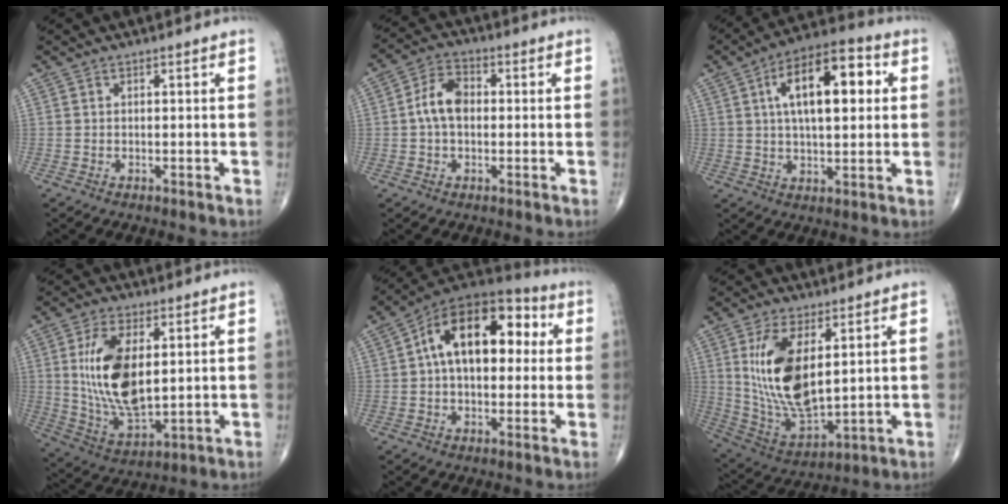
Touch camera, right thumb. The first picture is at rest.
{"total": 6.9, "force": [0.0, 4.6, 5.2], "torque": [-0.091, 0.020, -0.009]}
{"total": 16.0, "force": [3.8, 7.3, 13.8], "torque": [-0.199, 0.017, 0.053]}
{"total": 15.5, "force": [2.9, 7.8, 13.1], "torque": [-0.245, -0.021, 0.066]}
{"total": 18.3, "force": [3.2, 10.7, 14.6], "torque": [-0.197, 0.041, 0.037]}
{"total": 16.2, "force": [4.2, 7.6, 13.7], "torque": [-0.260, -0.025, 0.099]}